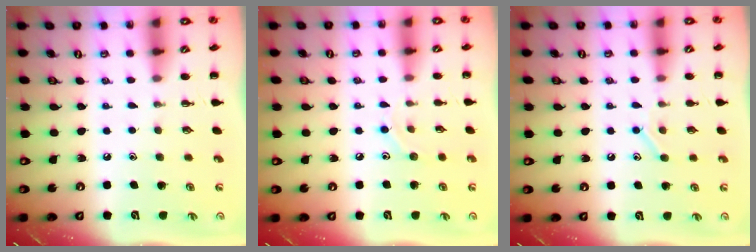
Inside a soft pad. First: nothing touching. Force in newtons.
{"total": 6.3, "press": 6.0, "slide": 1.7}
{"total": 8.4, "press": 8.3, "slide": 1.6}